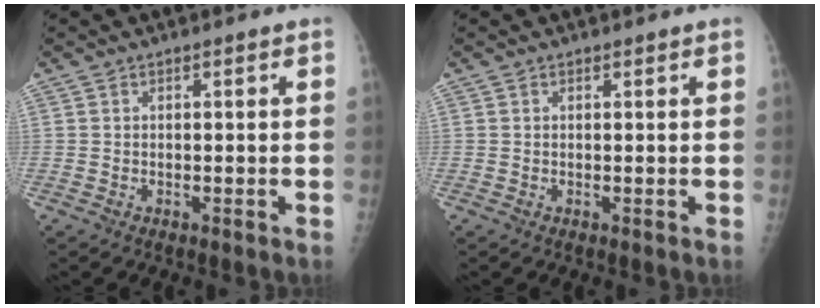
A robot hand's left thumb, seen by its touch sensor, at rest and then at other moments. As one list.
[{"total": 0.0}]